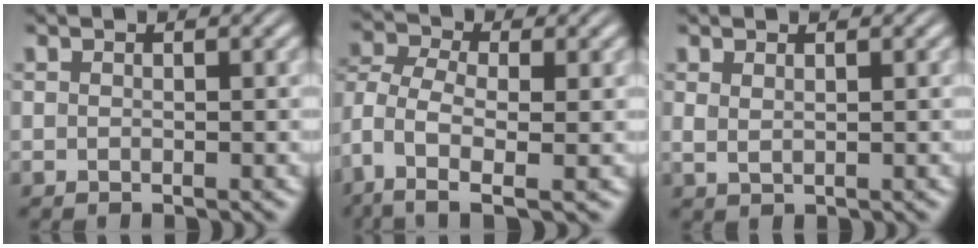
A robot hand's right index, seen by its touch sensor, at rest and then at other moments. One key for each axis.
{"total": 6.1, "fx": -1.9, "fy": 3.7, "fz": 4.5, "tx": -0.128, "ty": -0.050, "tz": -0.005}
{"total": 1.0, "fx": 0.8, "fy": 0.1, "fz": 0.5, "tx": -0.007, "ty": -0.004, "tz": 0.024}